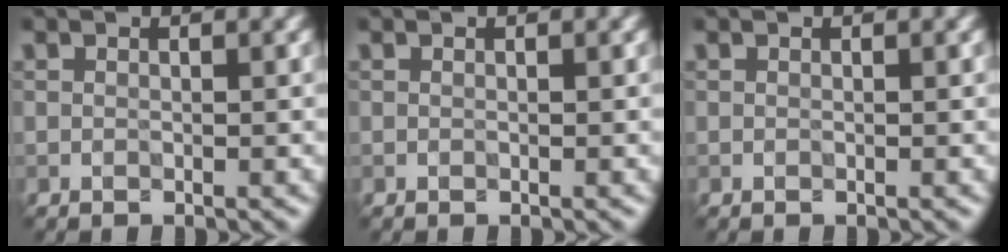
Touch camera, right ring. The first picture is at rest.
{"total": 0.0}
{"total": 0.0}